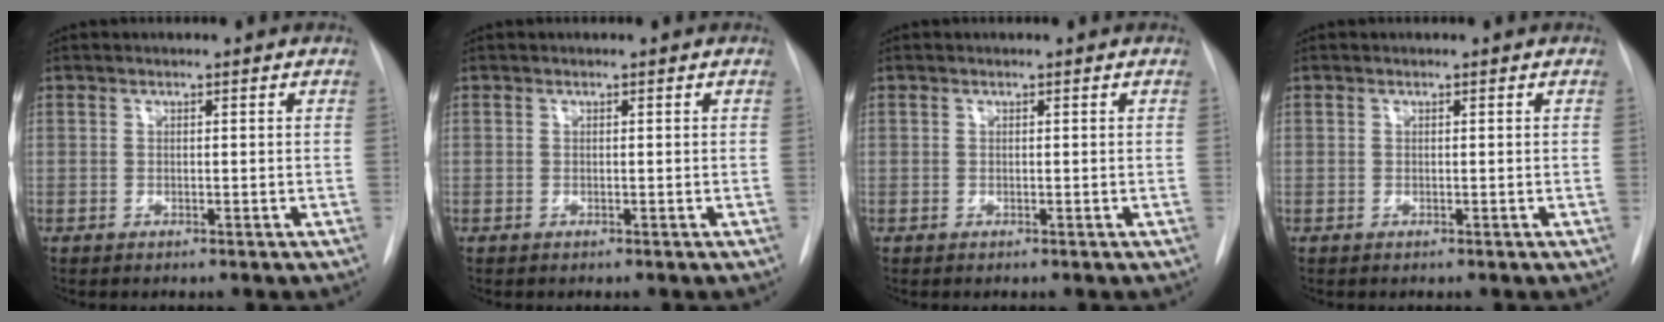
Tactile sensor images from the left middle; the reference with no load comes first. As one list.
[{"total": 0.0}, {"total": 0.0}, {"total": 0.0}]